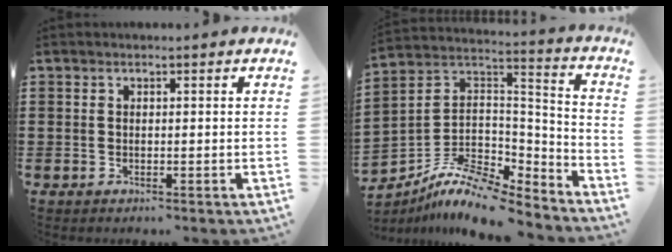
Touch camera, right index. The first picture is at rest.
{"total": 10.3, "force": [-8.6, 3.5, 4.4], "torque": [-0.091, 0.011, -0.168]}